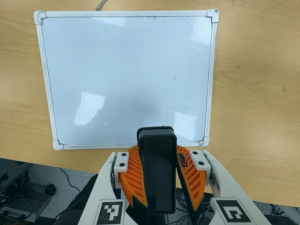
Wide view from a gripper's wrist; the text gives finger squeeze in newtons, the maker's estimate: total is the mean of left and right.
{"total": 12.6, "left": 11.7, "right": 13.5}